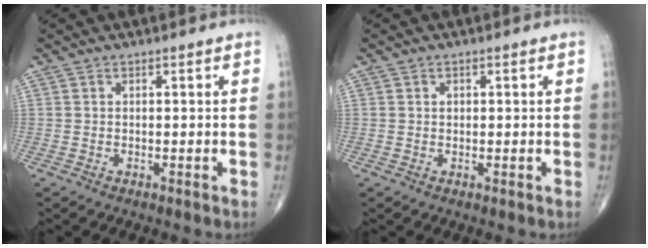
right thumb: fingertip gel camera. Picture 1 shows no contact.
{"total": 0.9, "force": [0.3, 0.7, 0.5], "torque": [-0.005, 0.001, 0.005]}